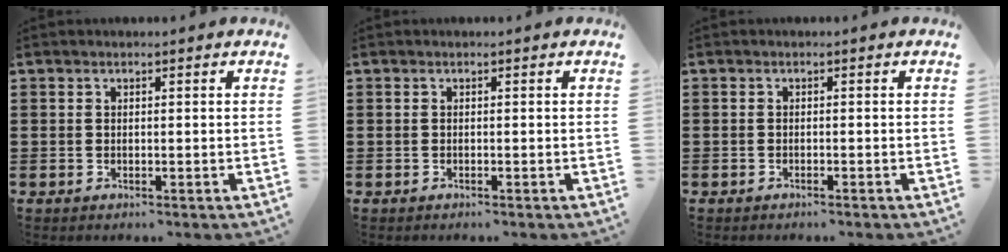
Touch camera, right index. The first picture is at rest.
{"total": 0.0}
{"total": 0.6, "force": [-0.6, 0.0, 0.1], "torque": [-0.004, -0.003, -0.011]}